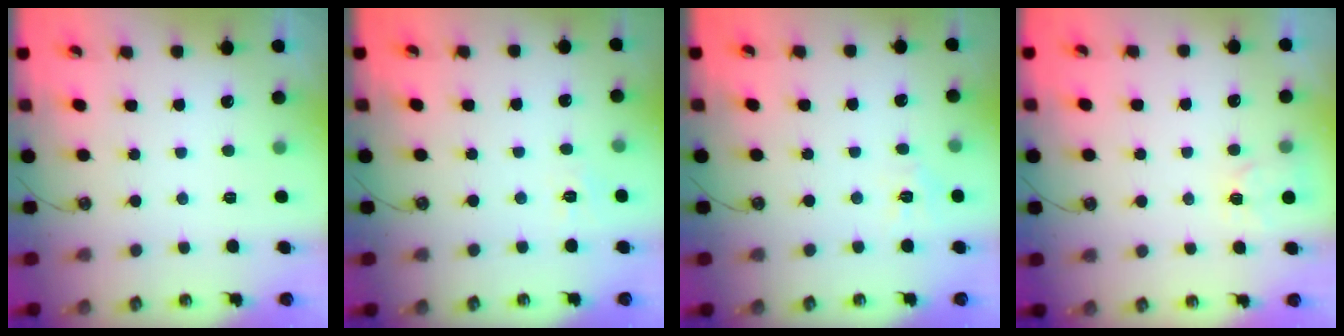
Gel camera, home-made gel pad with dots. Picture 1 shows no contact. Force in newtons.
{"total": 2.5, "press": 2.5, "slide": 0.5}
{"total": 6.2, "press": 6.2, "slide": 0.6}
{"total": 4.2, "press": 4.2, "slide": 0.6}